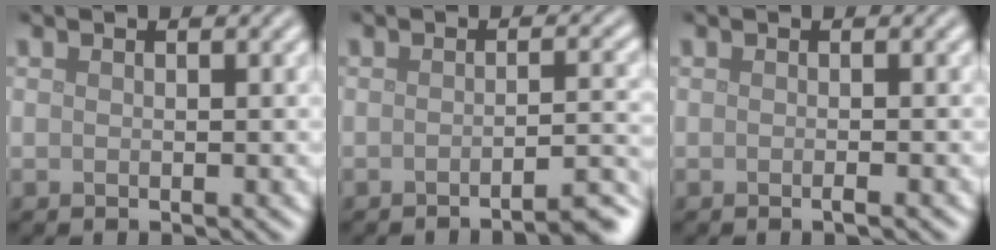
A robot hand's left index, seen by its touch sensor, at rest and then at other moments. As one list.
[{"total": 3.4, "force": [-2.5, 0.5, 2.2], "torque": [-0.017, 0.009, -0.043]}, {"total": 0.7, "force": [-0.4, 0.0, 0.6], "torque": [-0.008, -0.001, -0.008]}]